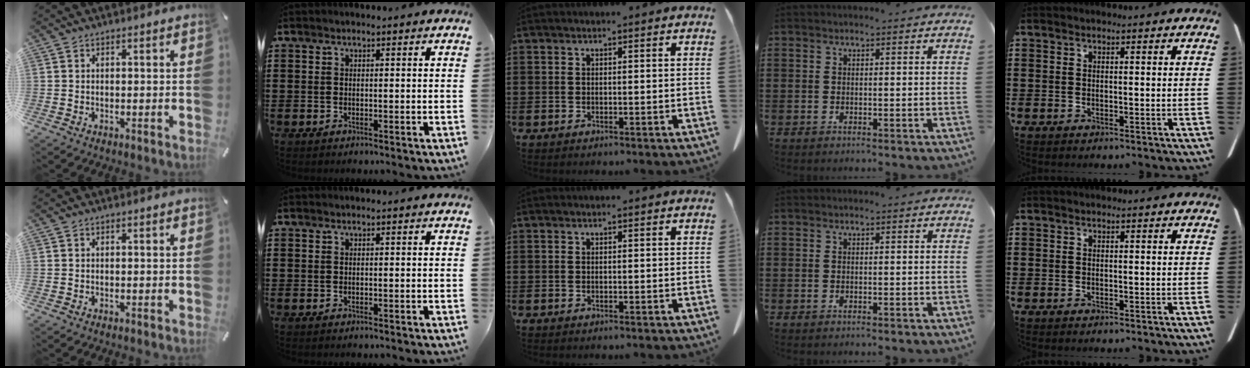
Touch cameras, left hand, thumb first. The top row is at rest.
{}